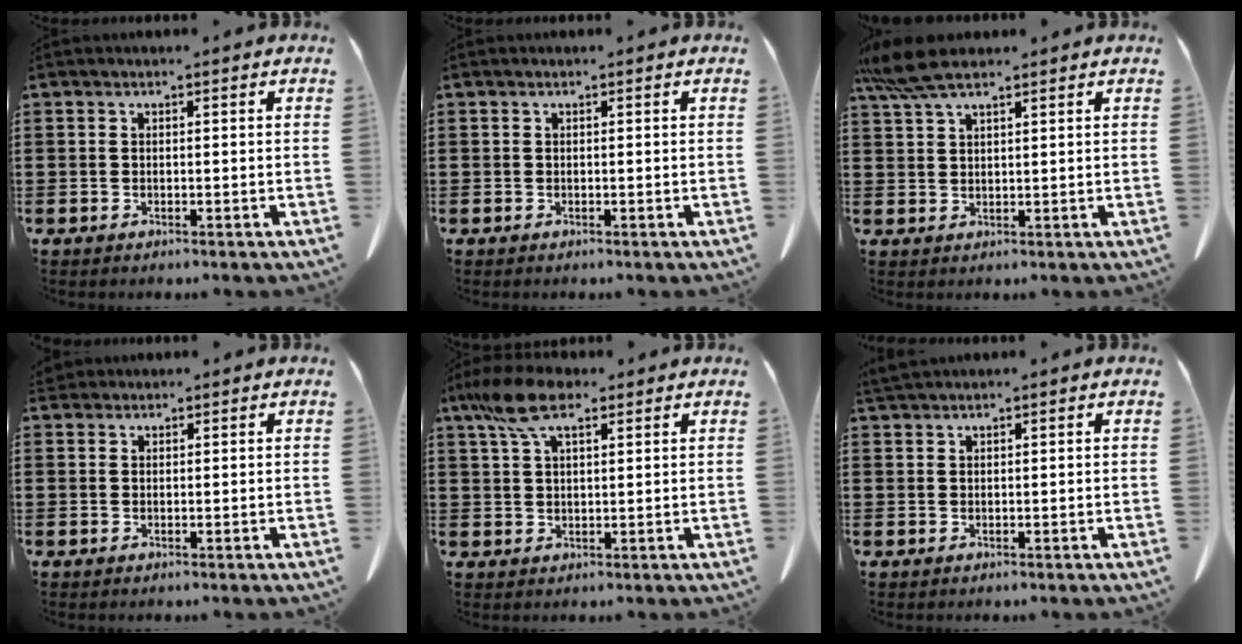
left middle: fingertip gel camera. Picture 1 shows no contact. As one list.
[{"total": 0.0}, {"total": 6.1, "force": [4.6, 1.4, 3.9], "torque": [-0.093, -0.005, 0.082]}, {"total": 1.3, "force": [1.2, 0.5, 0.2], "torque": [-0.008, 0.002, 0.024]}, {"total": 7.8, "force": [4.5, 2.8, 5.7], "torque": [-0.134, -0.002, 0.080]}, {"total": 1.3, "force": [1.2, 0.0, 0.4], "torque": [-0.011, -0.002, 0.025]}]